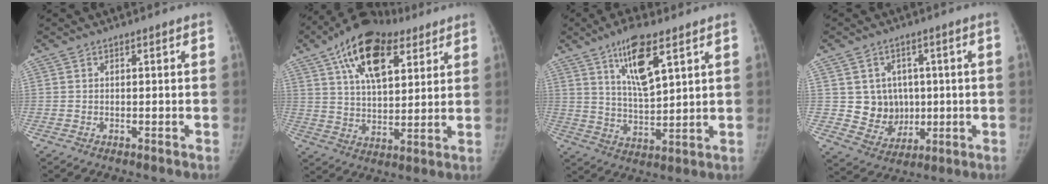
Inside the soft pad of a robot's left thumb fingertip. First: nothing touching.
{"total": 19.2, "force": [9.6, 9.8, 13.4], "torque": [-0.197, -0.015, 0.161]}
{"total": 11.3, "force": [5.8, 3.5, 9.0], "torque": [-0.147, -0.031, 0.110]}
{"total": 8.4, "force": [0.8, 7.8, 3.0], "torque": [-0.005, -0.001, 0.028]}